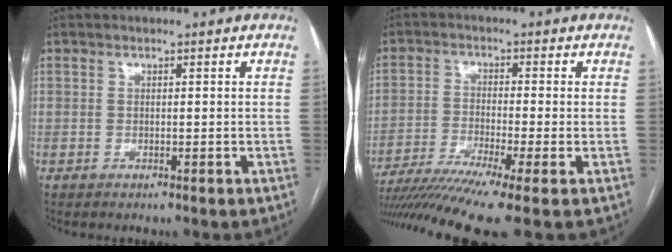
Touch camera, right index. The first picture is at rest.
{"total": 12.9, "force": [-9.8, -1.5, 8.3], "torque": [-0.139, -0.030, -0.158]}